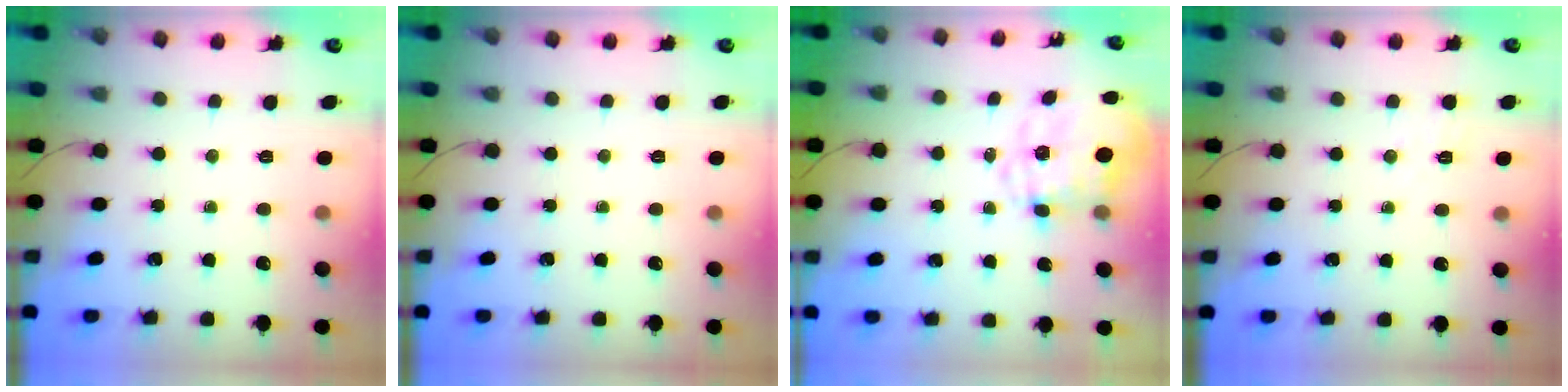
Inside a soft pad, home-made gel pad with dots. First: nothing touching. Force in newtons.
{"total": 0.0}
{"total": 10.8, "press": 10.7, "slide": 1.2}
{"total": 2.1, "press": 1.6, "slide": 1.4}